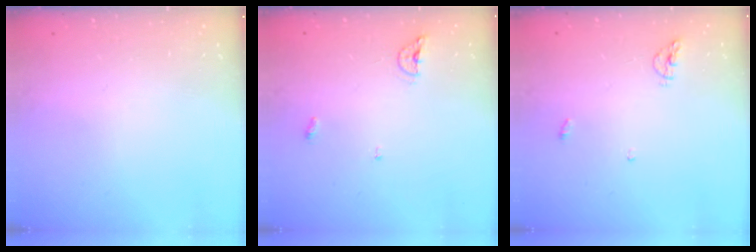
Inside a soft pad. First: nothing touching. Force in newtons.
{"total": 4.4, "press": 4.3, "slide": 1.0}
{"total": 4.6, "press": 4.5, "slide": 1.0}